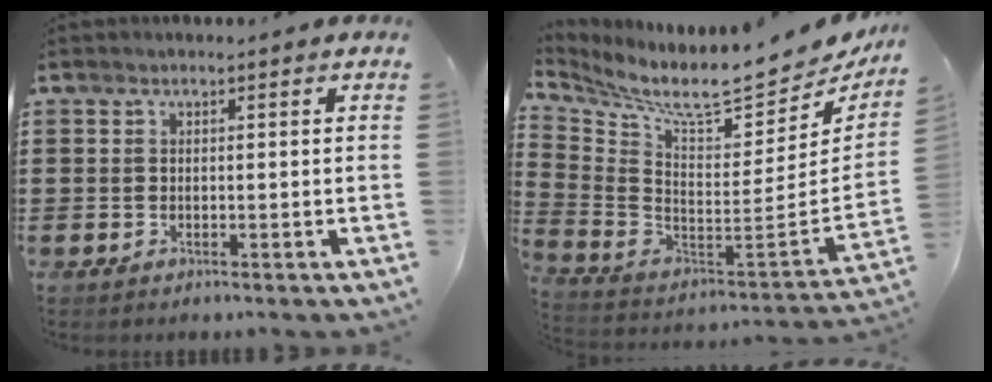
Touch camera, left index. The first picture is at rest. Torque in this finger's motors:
{"motor_torque": [1.09, -1.05, 0.42, 0.11]}